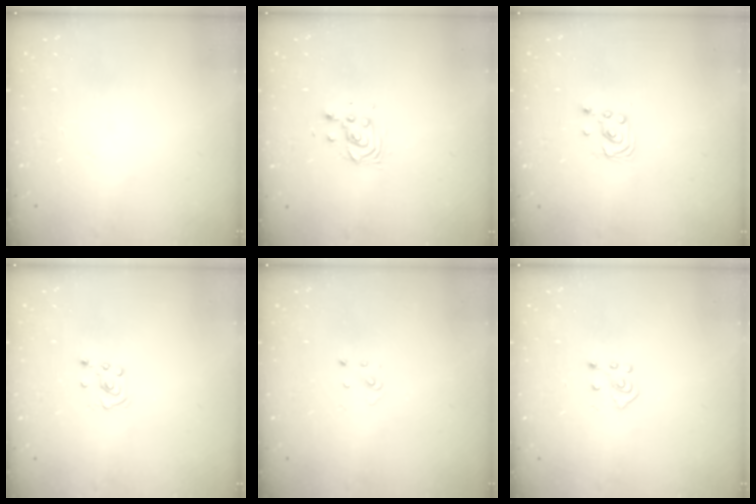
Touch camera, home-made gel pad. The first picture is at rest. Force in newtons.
{"total": 3.6, "press": 3.6, "slide": 0.1}
{"total": 1.9, "press": 1.9, "slide": 0.1}
{"total": 2.8, "press": 2.8, "slide": 0.3}
{"total": 1.9, "press": 1.9, "slide": 0.2}
{"total": 4.5, "press": 4.5, "slide": 0.4}